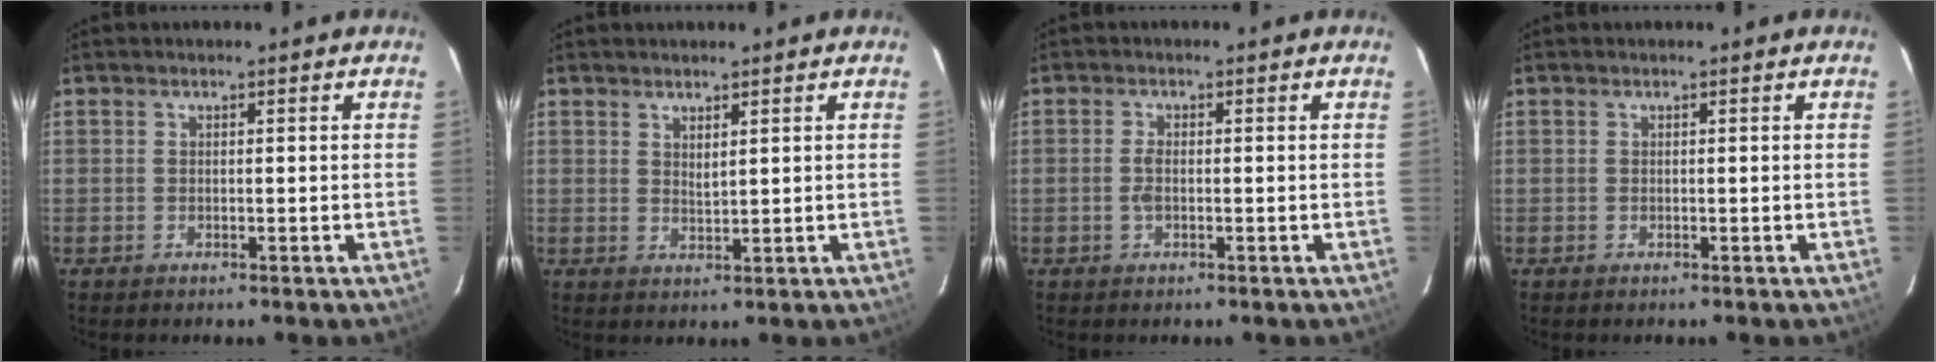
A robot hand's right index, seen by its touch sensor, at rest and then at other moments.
{"total": 1.9, "force": [1.3, 0.5, 1.3], "torque": [-0.022, -0.003, 0.023]}
{"total": 2.0, "force": [-0.4, 0.8, 1.7], "torque": [-0.038, 0.001, -0.008]}
{"total": 0.0}